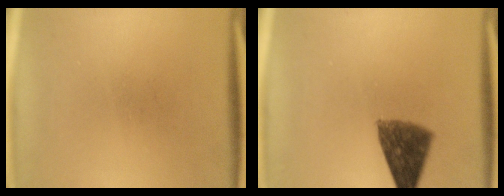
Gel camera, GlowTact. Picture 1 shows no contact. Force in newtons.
{"total": 8.5}